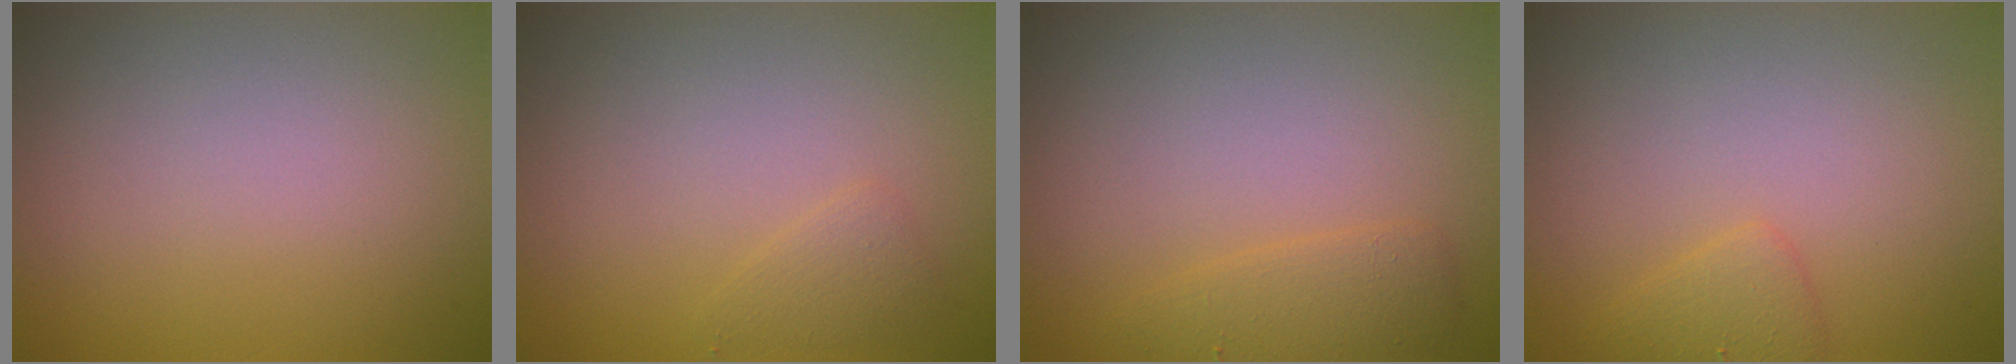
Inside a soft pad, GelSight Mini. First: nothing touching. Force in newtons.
{"total": 1.1, "press": 1.1, "slide": 0.1}
{"total": 1.8, "press": 1.8, "slide": 0.2}
{"total": 1.6, "press": 1.6, "slide": 0.1}